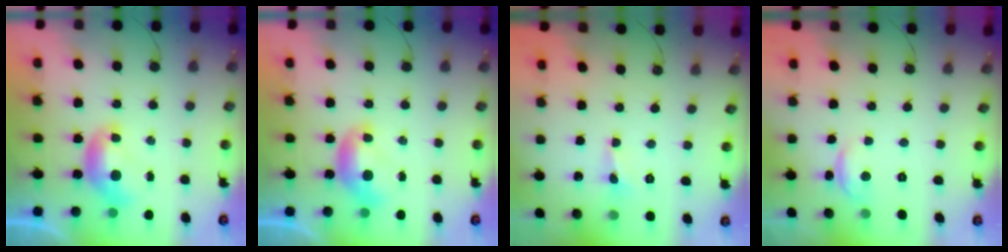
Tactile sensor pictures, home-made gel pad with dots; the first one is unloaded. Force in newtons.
{"total": 0.0}
{"total": 0.6, "press": 0.5, "slide": 0.3}
{"total": 0.6, "press": 0.1, "slide": 0.6}